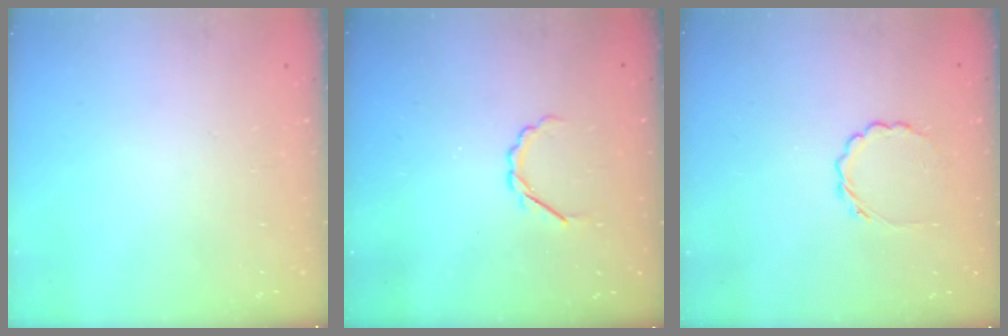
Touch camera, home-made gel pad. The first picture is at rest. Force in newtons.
{"total": 2.5, "press": 2.4, "slide": 0.8}
{"total": 2.5, "press": 2.2, "slide": 1.1}